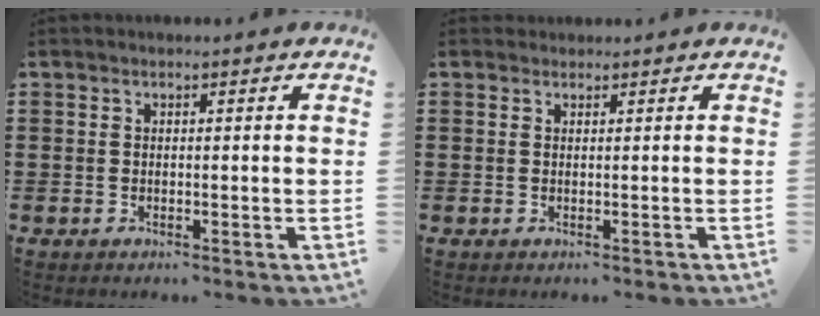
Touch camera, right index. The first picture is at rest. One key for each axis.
{"total": 0.8, "fx": 0.6, "fy": 0.5, "fz": -0.2, "tx": 0.003, "ty": 0.004, "tz": 0.012}